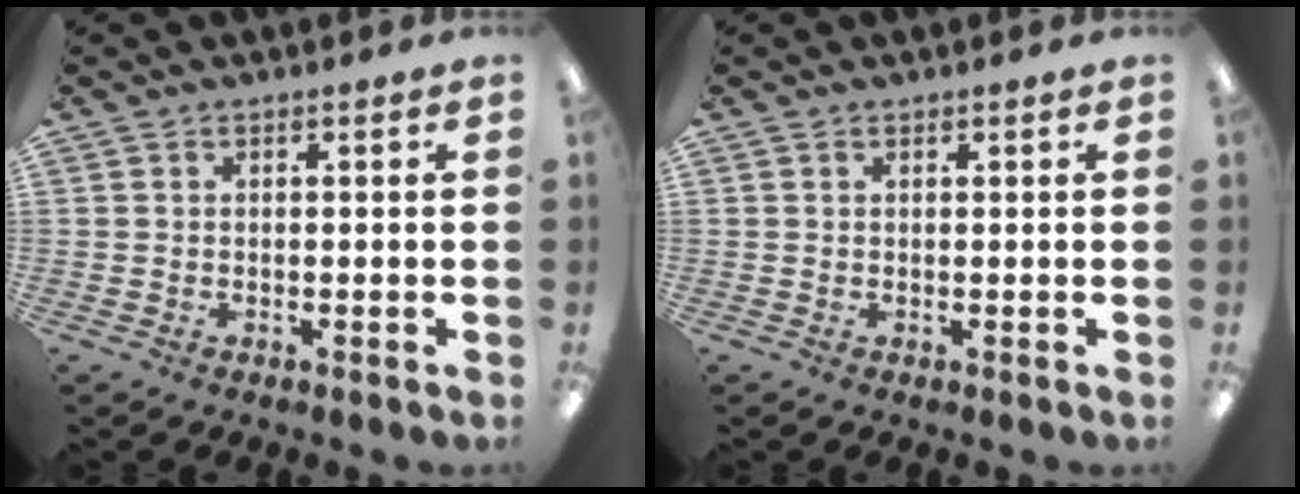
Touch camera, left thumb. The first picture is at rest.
{"total": 0.6, "force": [0.5, 0.3, 0.3], "torque": [-0.006, 0.002, 0.008]}